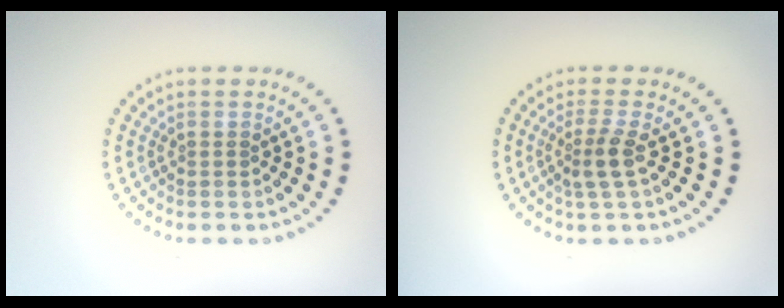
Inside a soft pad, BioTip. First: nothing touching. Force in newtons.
{"total": 2.2, "press": 1.8, "slide": 1.3}